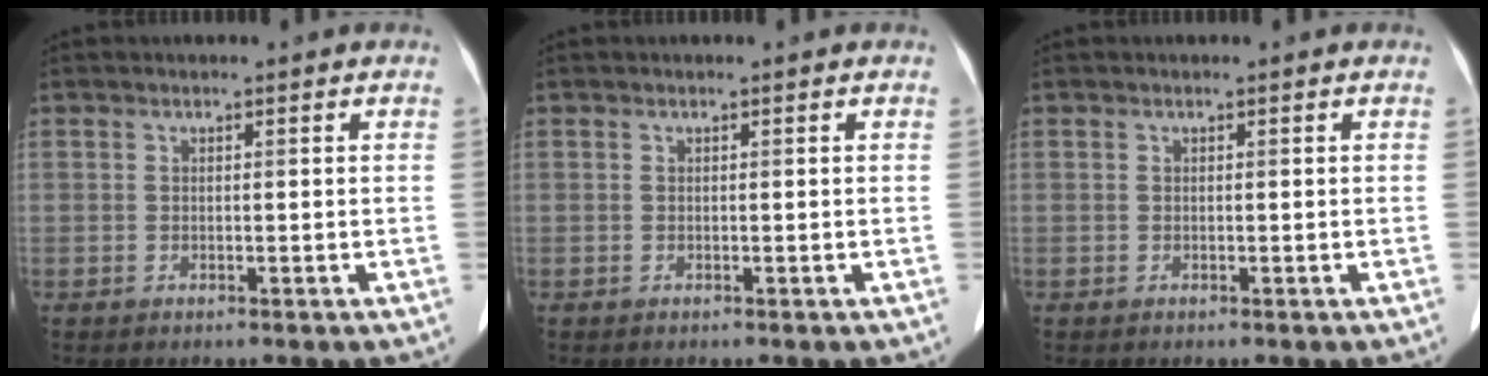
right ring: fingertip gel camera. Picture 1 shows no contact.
{"total": 0.0}
{"total": 0.0}